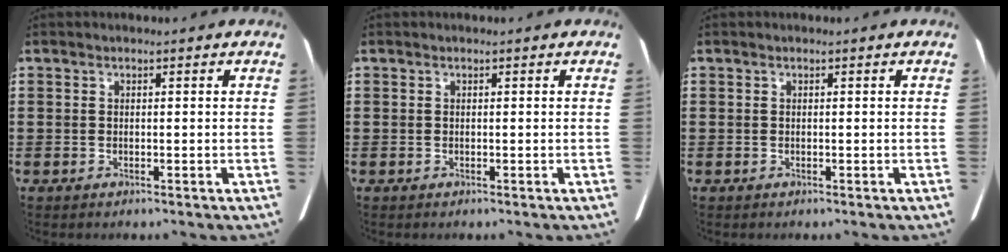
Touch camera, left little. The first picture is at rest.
{"total": 0.0}
{"total": 0.0}